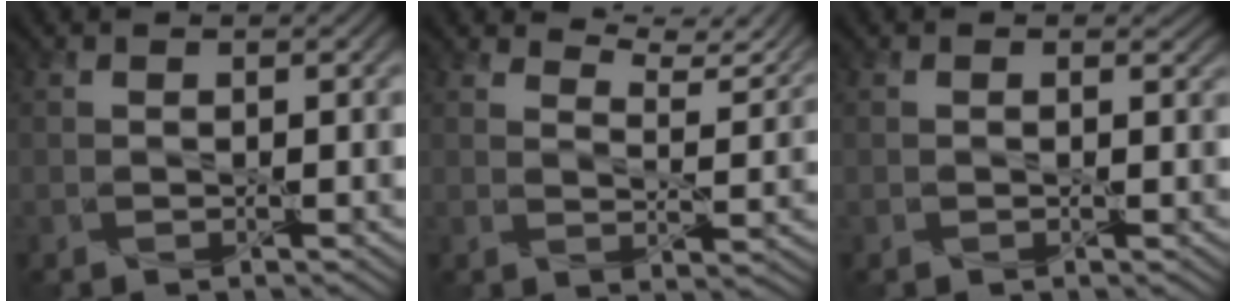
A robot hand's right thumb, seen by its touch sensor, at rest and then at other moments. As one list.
[{"total": 6.4, "force": [5.5, 1.4, 3.0], "torque": [-0.064, 0.006, 0.085]}, {"total": 0.7, "force": [0.3, 0.6, 0.1], "torque": [-0.004, -0.004, 0.003]}]